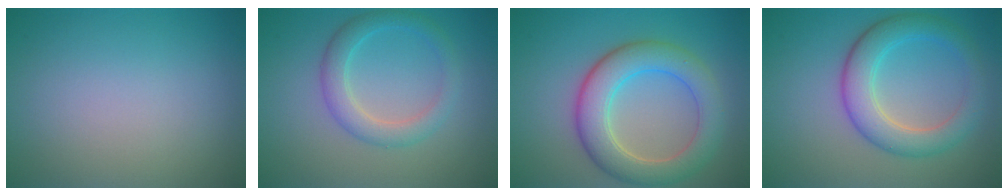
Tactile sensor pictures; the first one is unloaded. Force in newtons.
{"total": 3.0, "press": 3.0, "slide": 0.1}
{"total": 6.4, "press": 6.4, "slide": 0.4}
{"total": 5.1, "press": 5.1, "slide": 0.0}